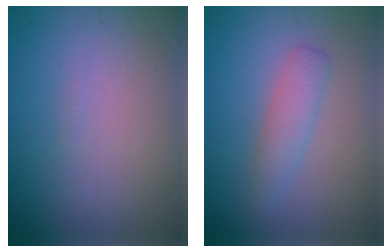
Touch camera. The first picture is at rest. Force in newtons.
{"total": 2.4, "press": 2.4, "slide": 0.0}